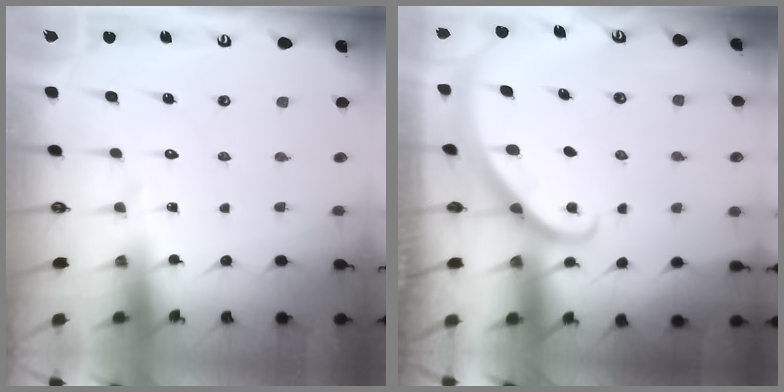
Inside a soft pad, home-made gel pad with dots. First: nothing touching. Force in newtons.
{"total": 1.8, "press": 1.7, "slide": 0.1}